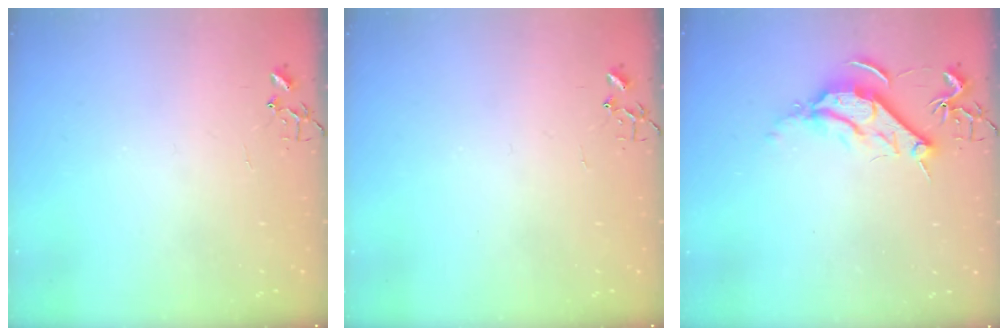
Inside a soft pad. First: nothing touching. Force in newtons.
{"total": 0.0}
{"total": 9.7, "press": 9.7, "slide": 0.3}